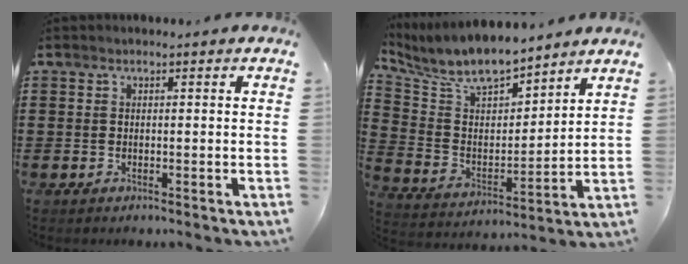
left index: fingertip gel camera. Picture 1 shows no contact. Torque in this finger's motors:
{"motor_torque": [0.12, 0.10, 0.36, 0.14]}